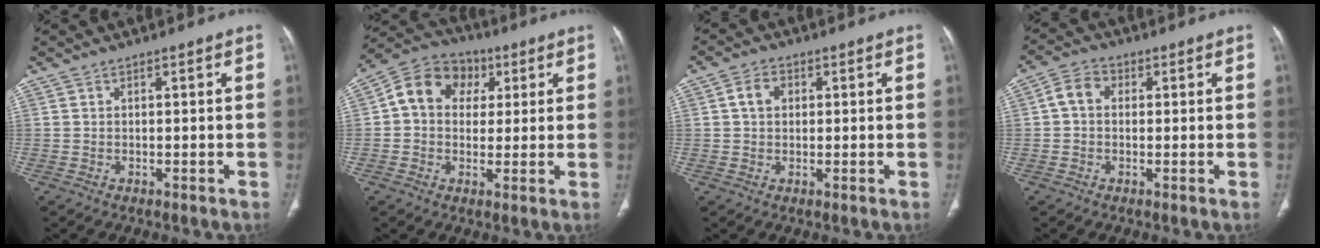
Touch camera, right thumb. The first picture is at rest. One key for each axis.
{"total": 11.3, "fx": 2.6, "fy": 9.3, "fz": 5.9, "tx": -0.077, "ty": 0.017, "tz": 0.031}
{"total": 3.5, "fx": 0.7, "fy": 2.7, "fz": 2.1, "tx": -0.034, "ty": 0.010, "tz": 0.011}
{"total": 4.7, "fx": 0.5, "fy": 3.7, "fz": 2.9, "tx": -0.044, "ty": 0.016, "tz": 0.002}